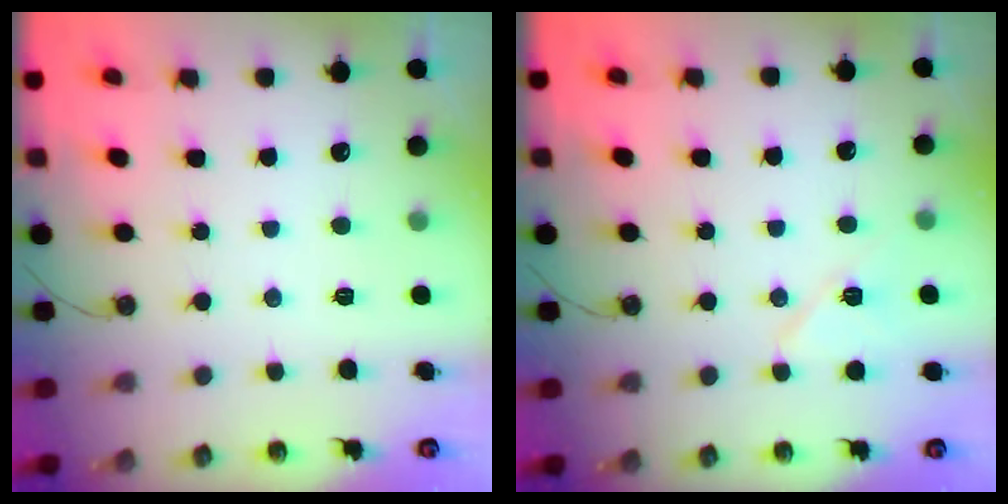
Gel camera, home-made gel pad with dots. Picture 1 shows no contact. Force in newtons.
{"total": 7.7, "press": 7.7, "slide": 0.5}